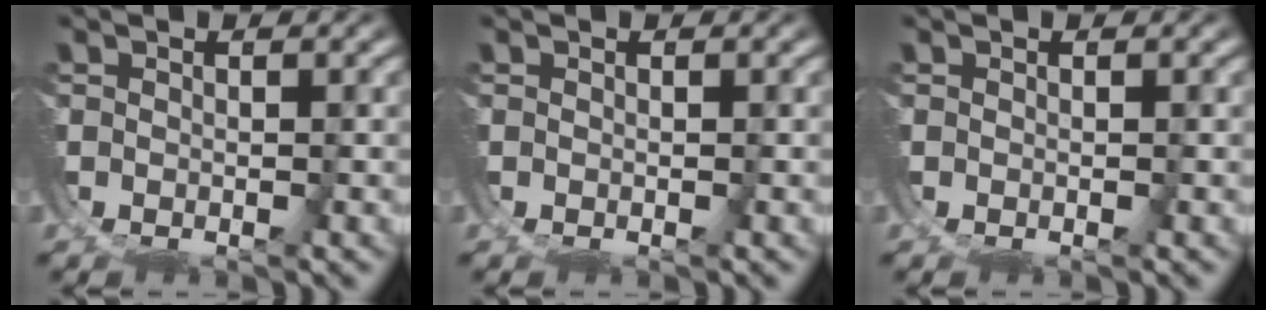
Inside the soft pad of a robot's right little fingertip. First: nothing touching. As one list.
[{"total": 0.0}, {"total": 0.0}]